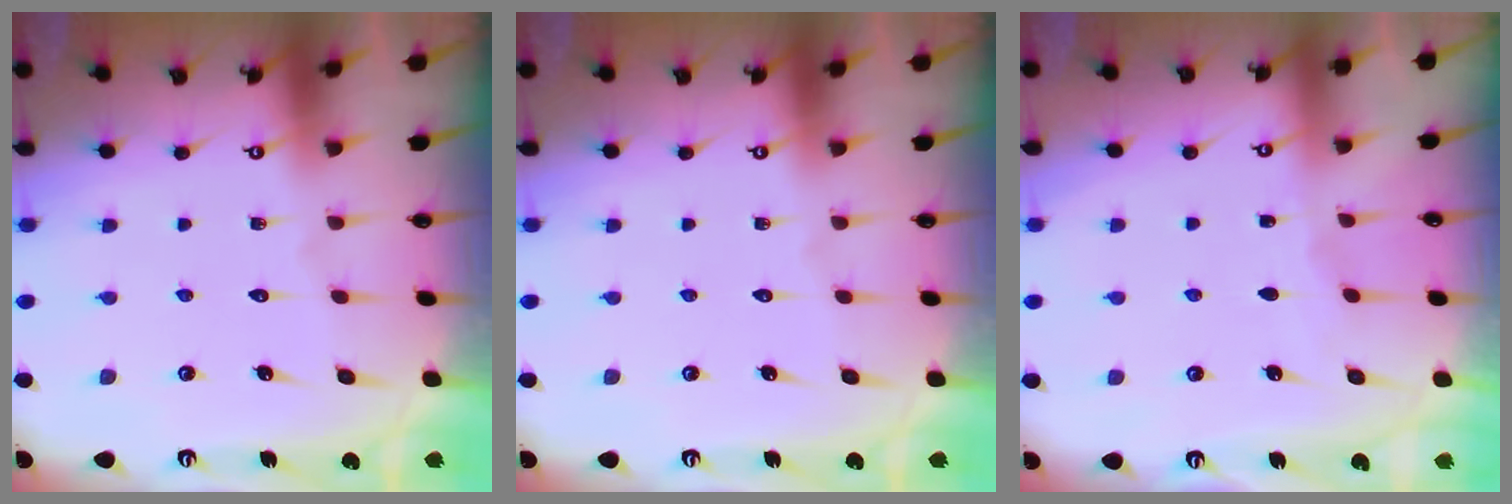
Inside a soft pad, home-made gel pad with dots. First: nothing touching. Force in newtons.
{"total": 0.0}
{"total": 2.7, "press": 2.7, "slide": 0.4}